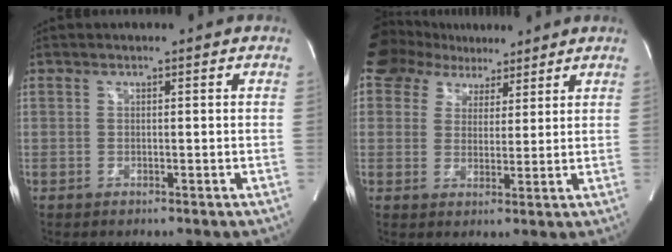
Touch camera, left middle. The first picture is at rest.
{"total": 9.6, "force": [7.4, 5.6, 2.3], "torque": [-0.050, 0.033, 0.123]}